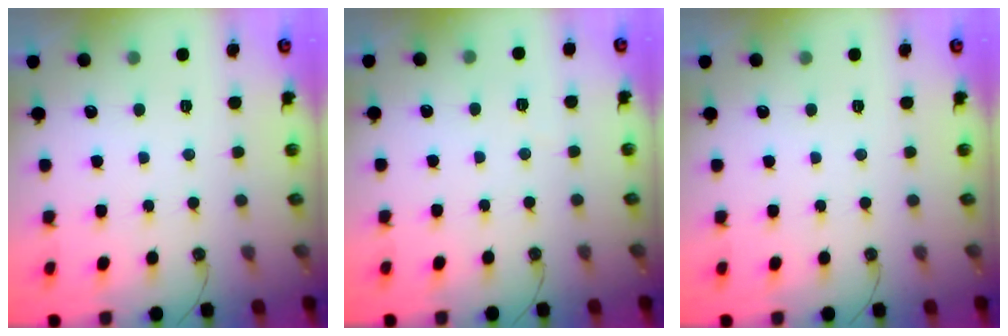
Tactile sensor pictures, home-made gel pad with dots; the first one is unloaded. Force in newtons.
{"total": 2.6, "press": 2.5, "slide": 0.7}
{"total": 0.0}